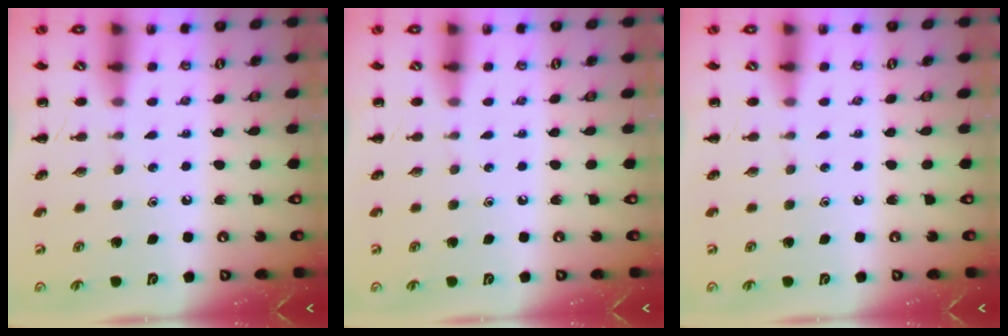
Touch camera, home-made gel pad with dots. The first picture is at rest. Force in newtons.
{"total": 0.0}
{"total": 0.0}